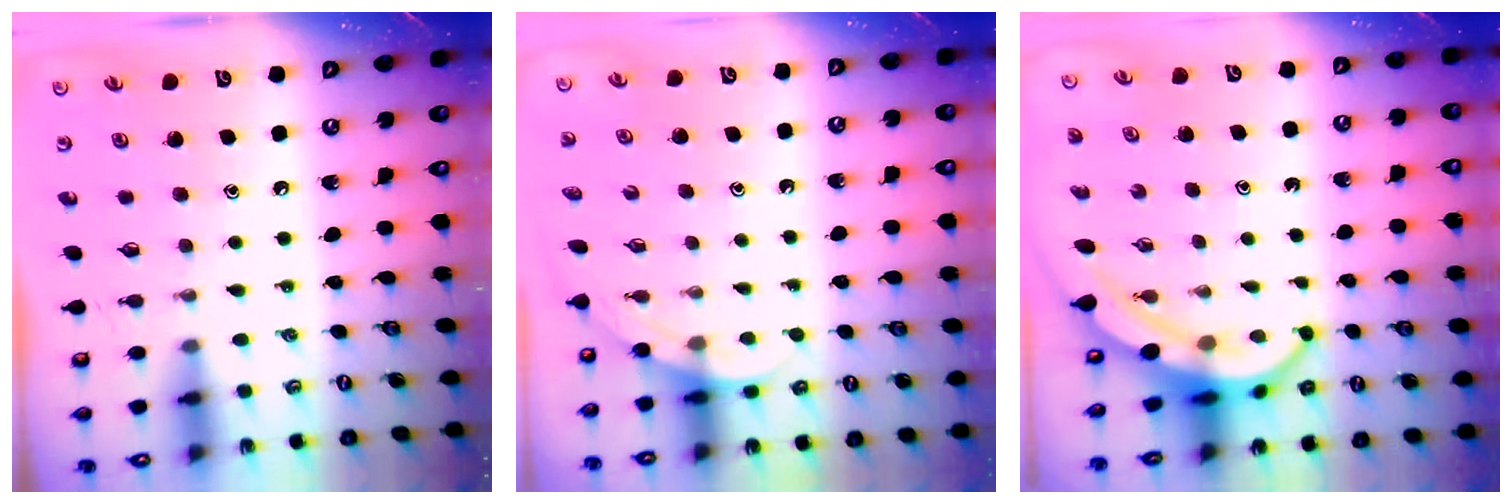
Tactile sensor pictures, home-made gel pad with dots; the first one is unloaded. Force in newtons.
{"total": 3.6, "press": 3.6, "slide": 0.1}
{"total": 7.4, "press": 7.3, "slide": 0.8}